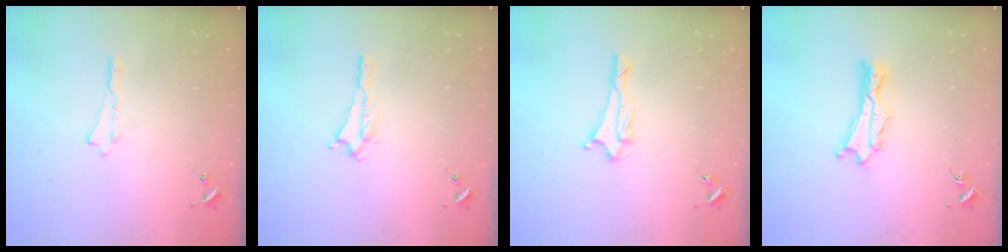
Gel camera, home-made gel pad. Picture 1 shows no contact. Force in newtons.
{"total": 1.4, "press": 1.4, "slide": 0.2}
{"total": 1.7, "press": 1.6, "slide": 0.6}
{"total": 2.4, "press": 2.4, "slide": 0.3}